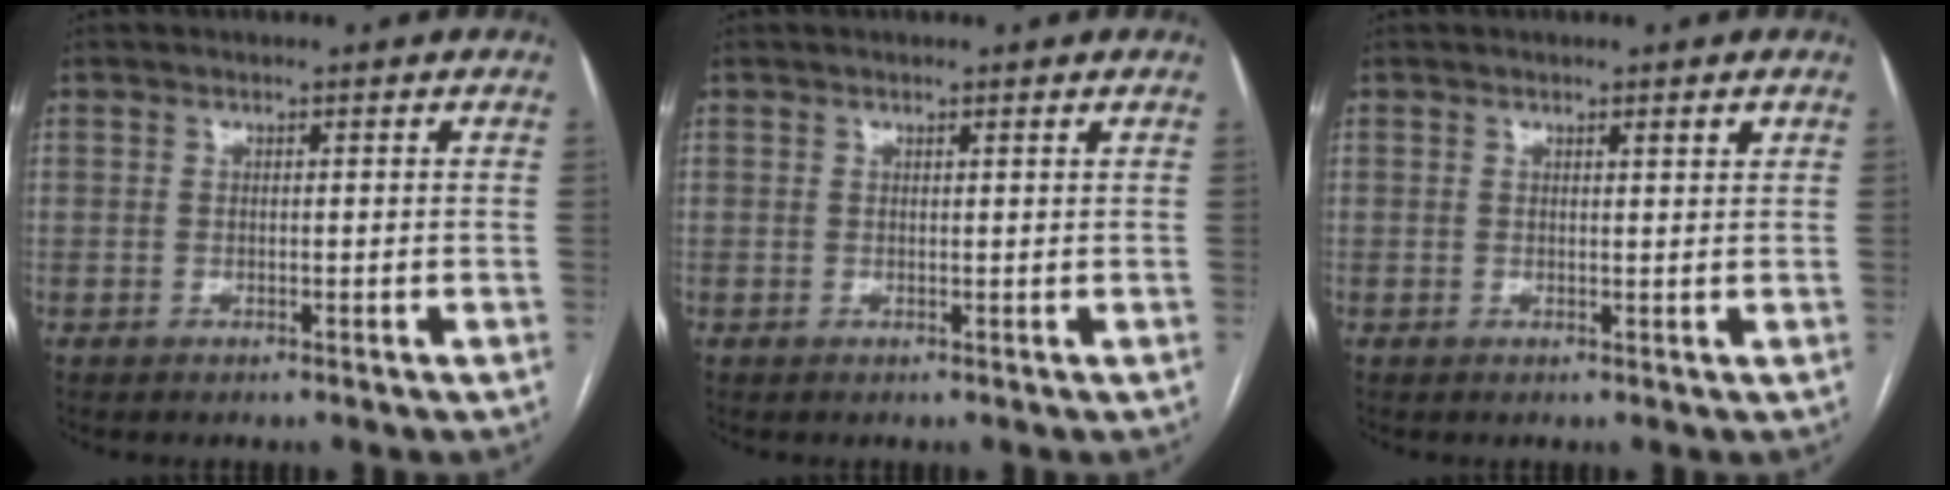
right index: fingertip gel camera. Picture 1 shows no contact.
{"total": 0.8, "force": [0.7, -0.1, 0.2], "torque": [-0.012, -0.002, 0.009]}
{"total": 1.2, "force": [0.8, 0.1, 0.8], "torque": [-0.013, 0.001, 0.011]}